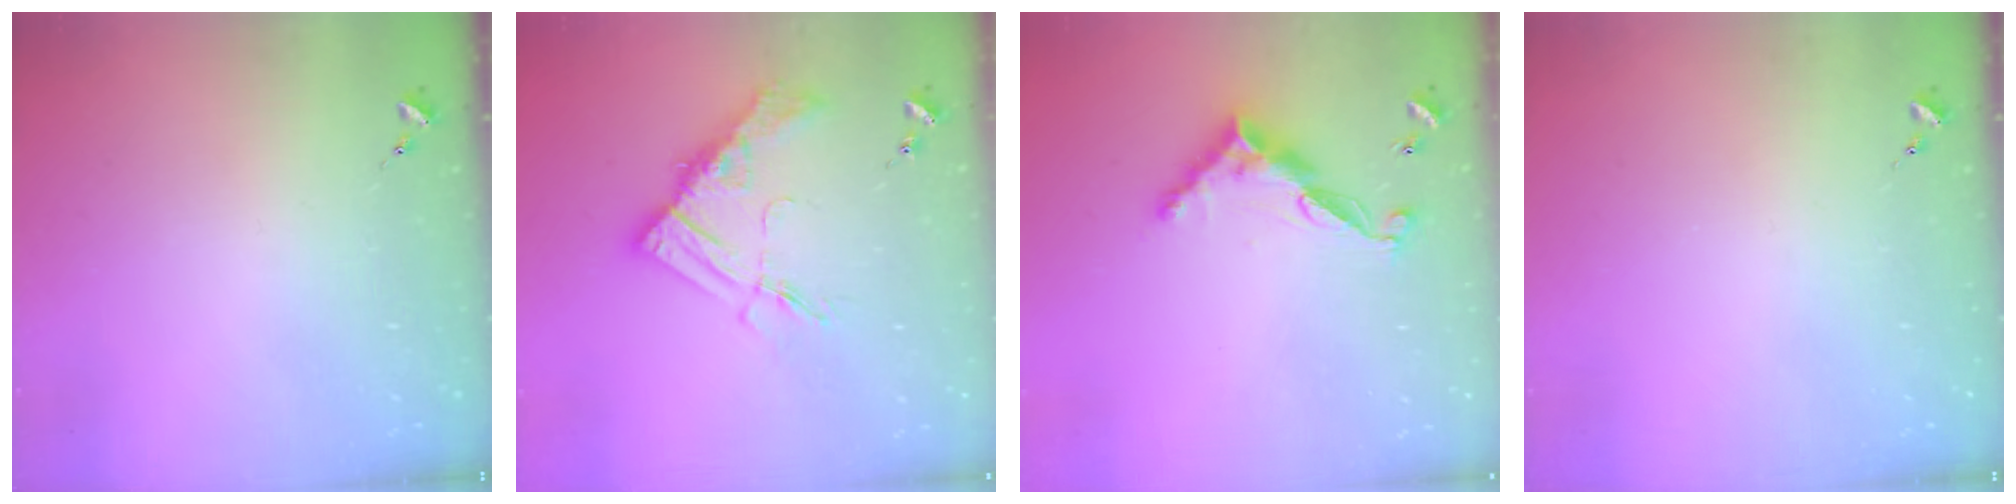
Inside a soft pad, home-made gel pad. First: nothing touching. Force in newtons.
{"total": 14.1, "press": 14.0, "slide": 1.1}
{"total": 11.7, "press": 11.7, "slide": 0.3}
{"total": 0.0}